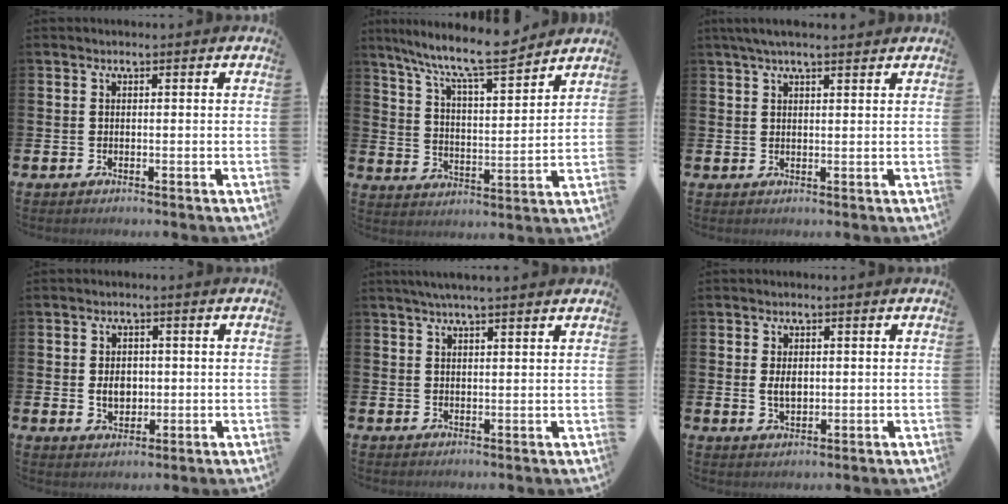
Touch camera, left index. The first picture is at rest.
{"total": 9.8, "force": [9.0, 0.7, 3.7], "torque": [-0.100, -0.058, 0.157]}
{"total": 3.4, "force": [2.7, 0.7, 1.9], "torque": [-0.041, 0.000, 0.050]}
{"total": 3.3, "force": [0.1, 2.5, 2.1], "torque": [-0.030, 0.004, -0.005]}
{"total": 3.0, "force": [2.7, -0.1, 1.3], "torque": [-0.029, -0.002, 0.050]}
{"total": 2.5, "force": [0.4, 1.5, 1.9], "torque": [-0.025, 0.000, 0.003]}